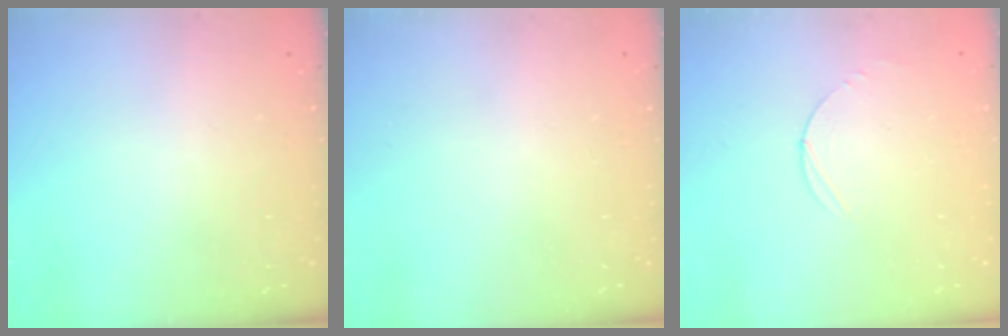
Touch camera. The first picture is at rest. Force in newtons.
{"total": 0.0}
{"total": 3.0, "press": 3.0, "slide": 0.3}